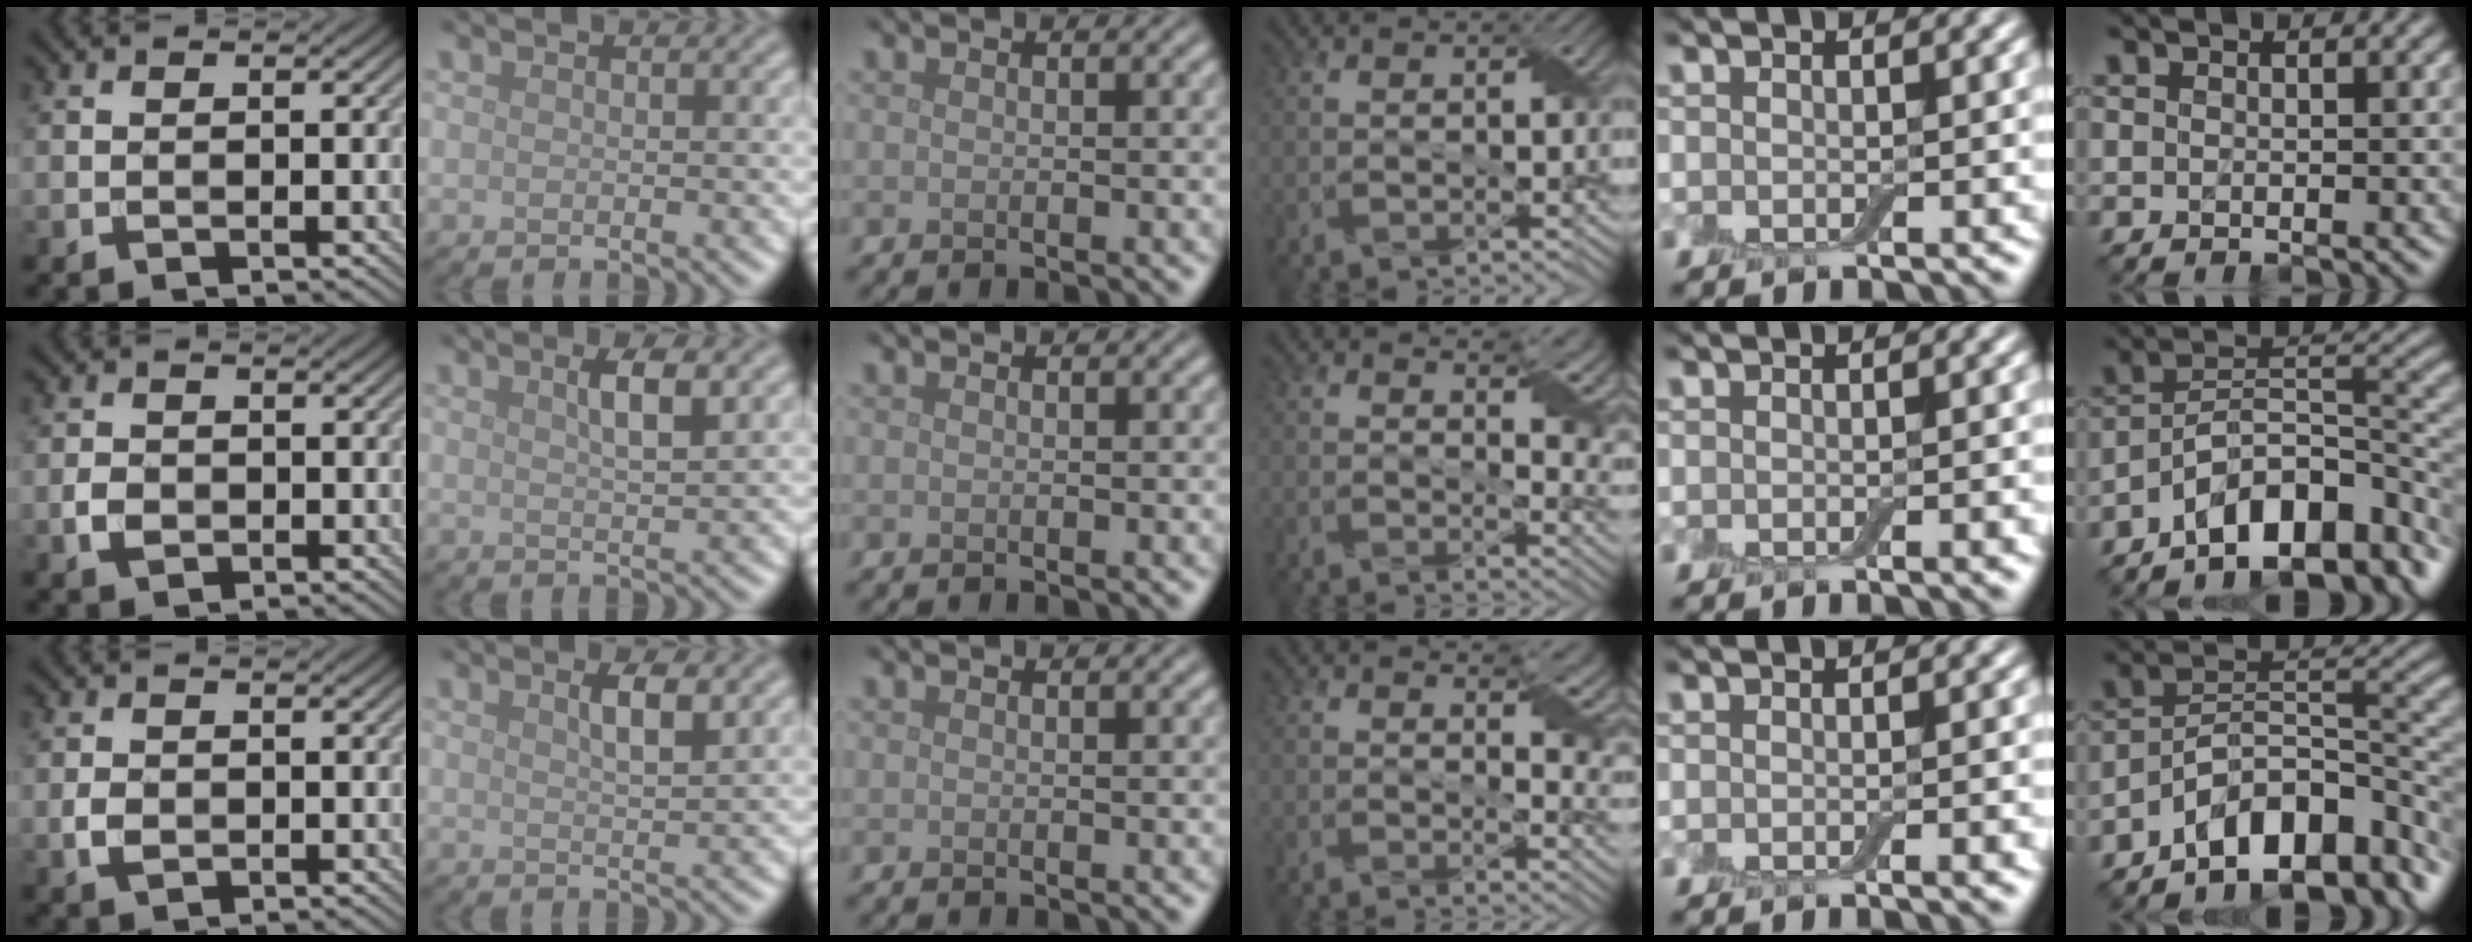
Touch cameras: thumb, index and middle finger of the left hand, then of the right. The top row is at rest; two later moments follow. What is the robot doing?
{"motion": "wrap", "object": "adhesive wrap"}